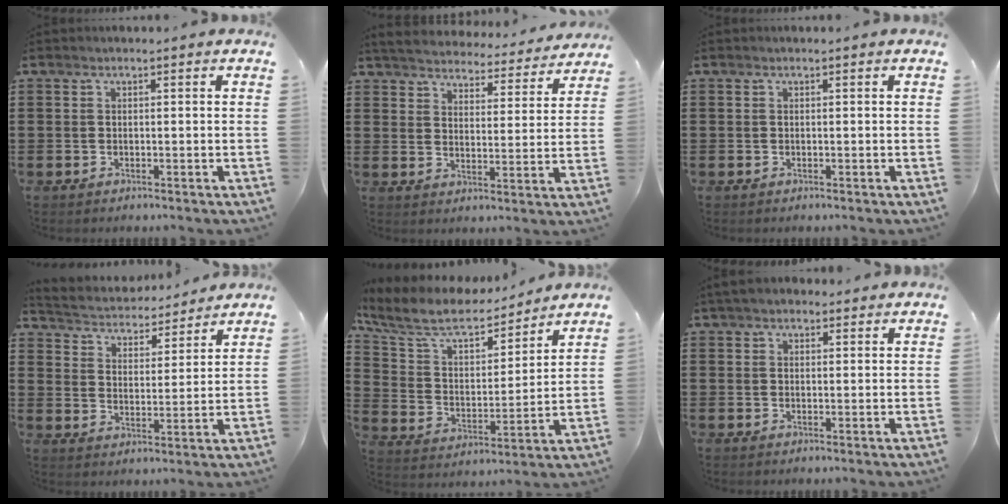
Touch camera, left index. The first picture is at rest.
{"total": 4.9, "force": [4.9, 0.2, 0.3], "torque": [-0.035, -0.038, 0.083]}
{"total": 0.0}
{"total": 3.7, "force": [3.6, 0.5, 0.0], "torque": [-0.024, -0.031, 0.056]}
{"total": 9.7, "force": [8.2, 2.8, 4.5], "torque": [-0.125, -0.048, 0.140]}
{"total": 1.2, "force": [0.4, 0.7, 0.9], "torque": [-0.018, 0.006, 0.007]}